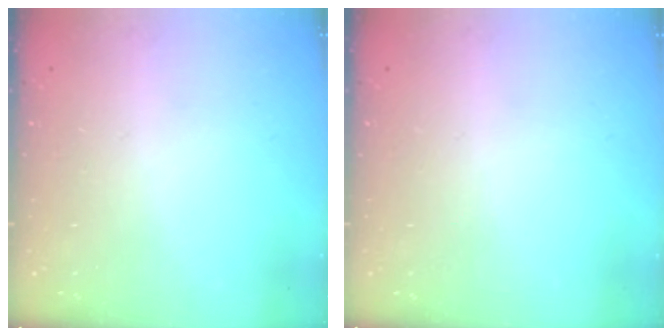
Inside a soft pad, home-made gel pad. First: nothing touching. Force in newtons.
{"total": 0.0}